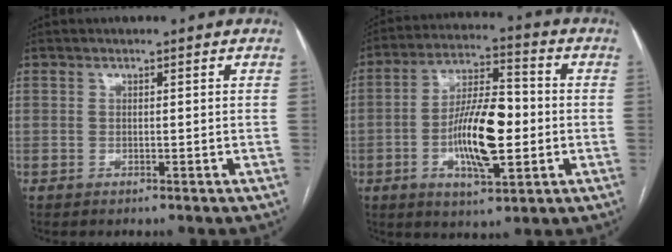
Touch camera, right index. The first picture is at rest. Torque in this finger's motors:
{"motor_torque": [0.74, 0.23, 0.37, 0.21]}